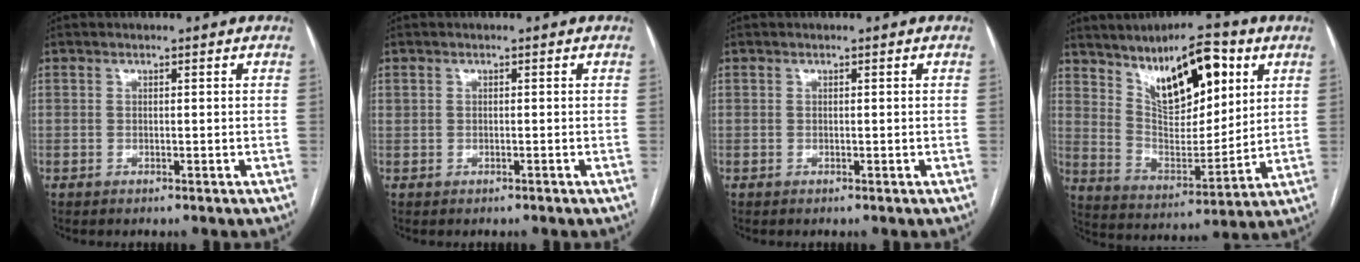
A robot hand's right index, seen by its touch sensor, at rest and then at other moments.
{"total": 0.0}
{"total": 0.0}
{"total": 15.7, "force": [8.1, 5.6, 12.2], "torque": [-0.200, 0.011, 0.147]}